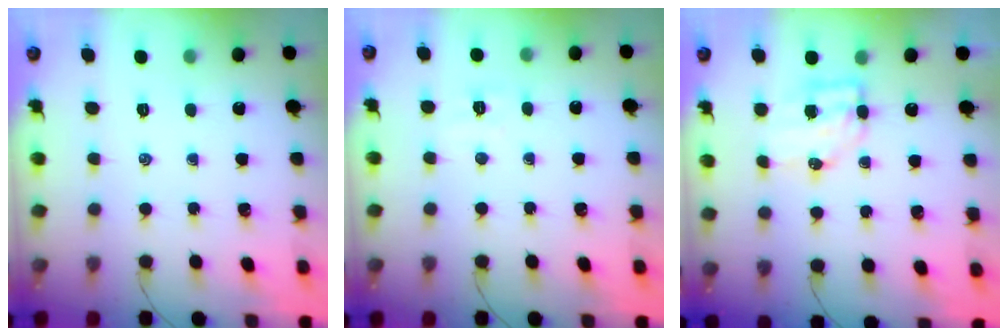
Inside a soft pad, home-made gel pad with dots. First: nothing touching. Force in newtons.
{"total": 4.1, "press": 4.0, "slide": 0.9}
{"total": 6.6, "press": 6.6, "slide": 0.9}